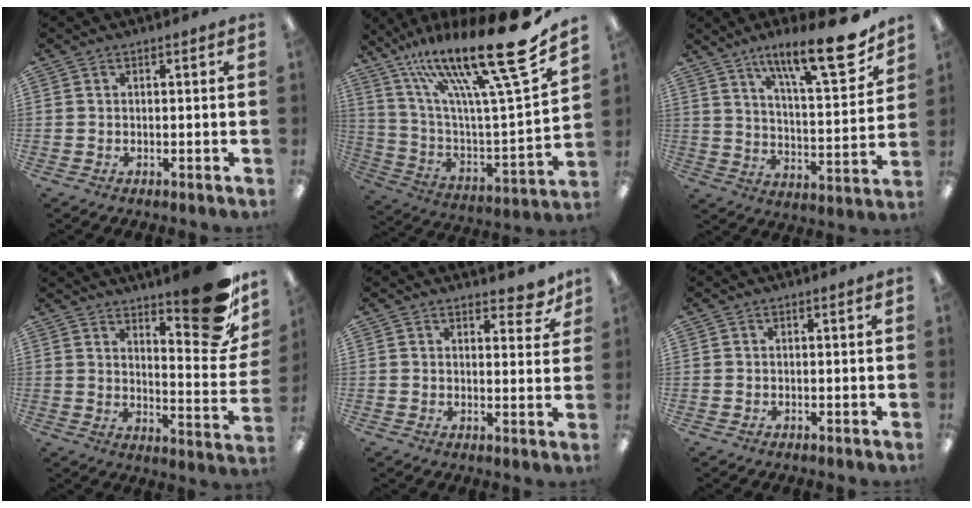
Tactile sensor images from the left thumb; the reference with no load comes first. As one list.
[{"total": 26.2, "force": [18.4, 3.9, 18.3], "torque": [-0.308, -0.129, 0.294]}, {"total": 19.5, "force": [13.5, 5.2, 13.1], "torque": [-0.192, -0.084, 0.213]}, {"total": 18.6, "force": [12.4, 6.2, 12.4], "torque": [-0.156, -0.092, 0.204]}, {"total": 5.2, "force": [4.1, 2.2, 2.4], "torque": [-0.016, -0.025, 0.067]}, {"total": 0.0}]